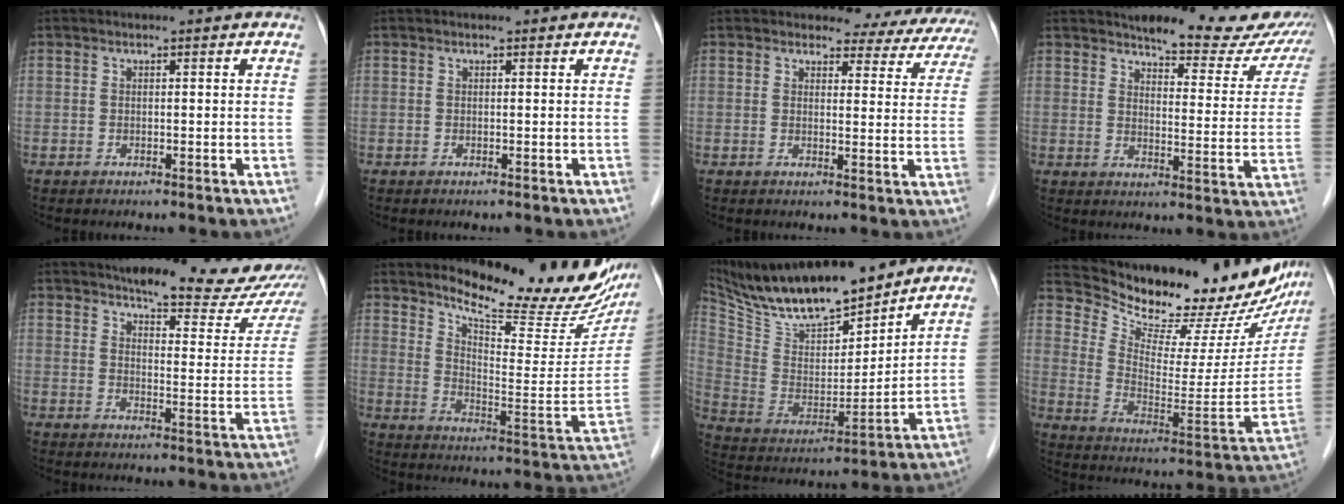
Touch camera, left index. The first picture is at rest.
{"total": 0.0}
{"total": 10.5, "force": [9.7, 3.7, 1.6], "torque": [0.011, -0.021, 0.078]}
{"total": 17.4, "force": [15.9, 4.3, 5.6], "torque": [-0.036, -0.041, 0.169]}
{"total": 18.3, "force": [16.4, 4.0, 7.0], "torque": [-0.060, -0.034, 0.180]}
{"total": 20.2, "force": [17.4, 4.6, 9.2], "torque": [-0.130, -0.064, 0.229]}
{"total": 18.2, "force": [15.9, 3.7, 8.0], "torque": [-0.156, -0.005, 0.292]}
{"total": 26.1, "force": [23.0, 6.5, 10.6], "torque": [-0.163, -0.069, 0.311]}